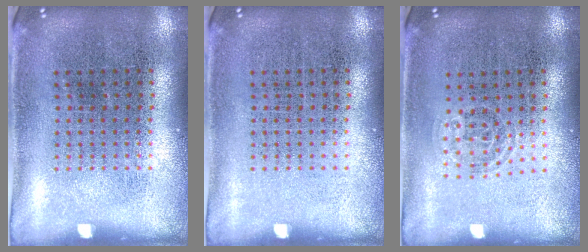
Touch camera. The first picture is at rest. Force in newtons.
{"total": 0.0}
{"total": 0.9, "press": 0.7, "slide": 0.6}